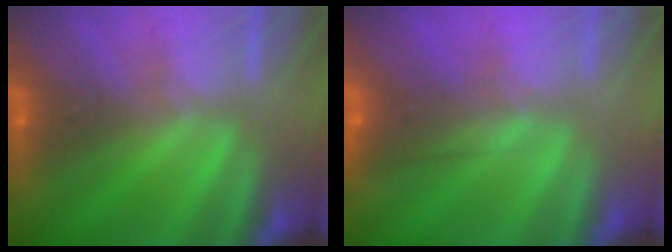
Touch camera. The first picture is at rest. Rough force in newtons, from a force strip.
{"total": 3.4}